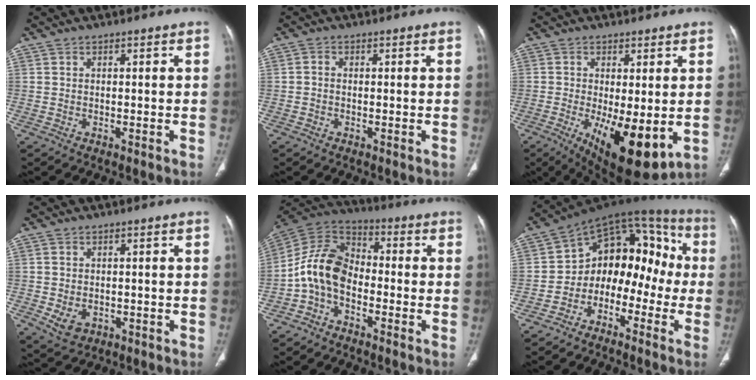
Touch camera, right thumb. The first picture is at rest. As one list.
[{"total": 0.9, "force": [-0.2, 0.8, 0.5], "torque": [-0.006, 0.002, -0.006]}, {"total": 13.6, "force": [-2.9, 5.1, 12.3], "torque": [-0.190, -0.030, -0.026]}, {"total": 4.0, "force": [-0.9, 3.1, 2.3], "torque": [-0.038, 0.001, -0.003]}, {"total": 10.9, "force": [-3.1, 7.3, 7.4], "torque": [-0.136, 0.053, -0.074]}, {"total": 15.1, "force": [-3.9, 10.8, 9.9], "torque": [-0.081, 0.100, -0.075]}]